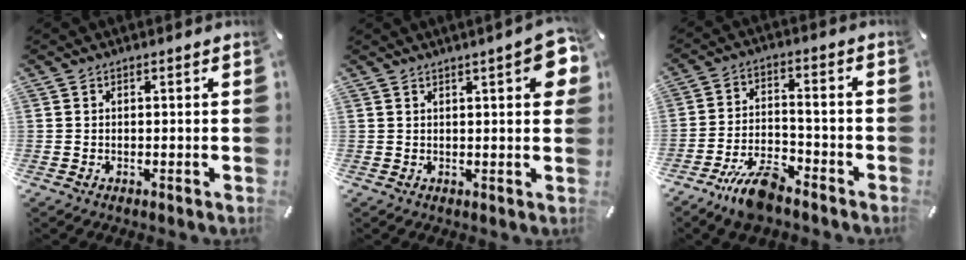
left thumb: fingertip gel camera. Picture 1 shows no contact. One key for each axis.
{"total": 6.8, "fx": 2.5, "fy": 1.8, "fz": 6.1, "tx": -0.083, "ty": -0.004, "tz": 0.038}
{"total": 10.1, "fx": -7.7, "fy": 3.3, "fz": 5.6, "tx": -0.099, "ty": 0.045, "tz": -0.141}